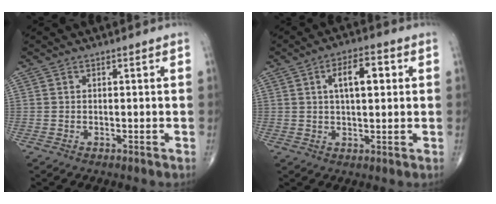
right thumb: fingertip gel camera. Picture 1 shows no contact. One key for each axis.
{"total": 7.8, "fx": 2.0, "fy": 3.4, "fz": 6.7, "tx": -0.095, "ty": 0.006, "tz": 0.029}